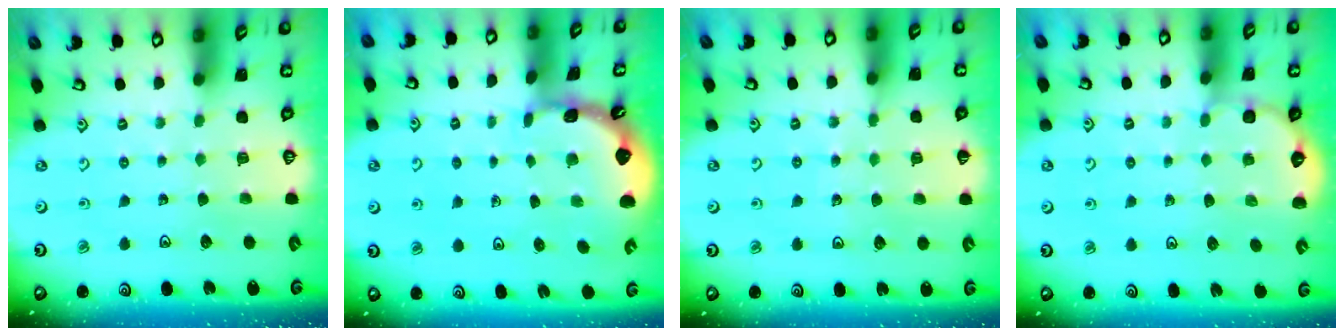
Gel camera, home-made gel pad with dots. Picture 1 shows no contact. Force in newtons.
{"total": 1.2, "press": 1.1, "slide": 0.2}
{"total": 6.1, "press": 5.9, "slide": 1.4}
{"total": 4.1, "press": 3.7, "slide": 1.8}